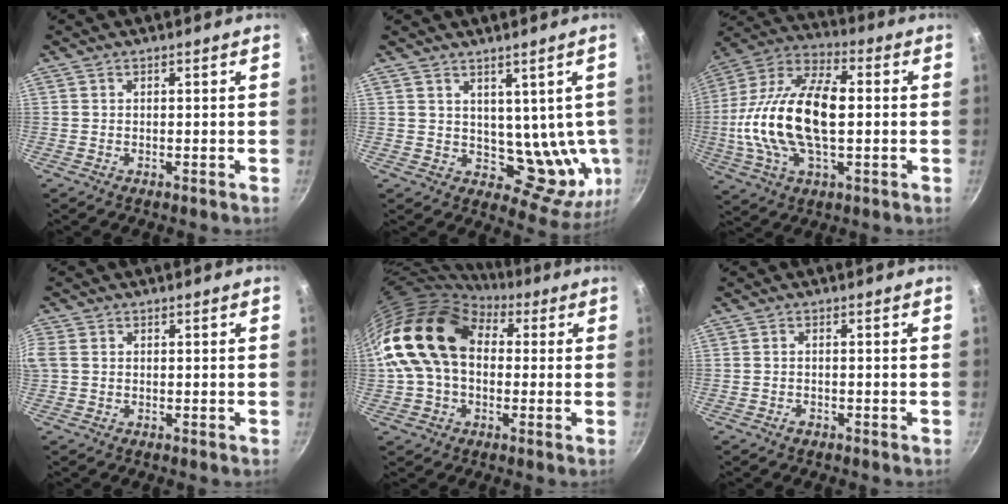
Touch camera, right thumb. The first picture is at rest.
{"total": 10.8, "force": [3.1, 7.1, 7.6], "torque": [-0.059, -0.032, 0.061]}
{"total": 22.0, "force": [-0.5, 11.2, 18.9], "torque": [-0.357, 0.034, -0.023]}
{"total": 3.0, "force": [0.4, 2.3, 1.9], "torque": [-0.046, 0.004, 0.005]}
{"total": 18.1, "force": [2.1, 13.0, 12.3], "torque": [-0.206, 0.039, 0.025]}
{"total": 1.2, "force": [-0.8, 0.5, 0.7], "torque": [-0.017, 0.007, -0.017]}